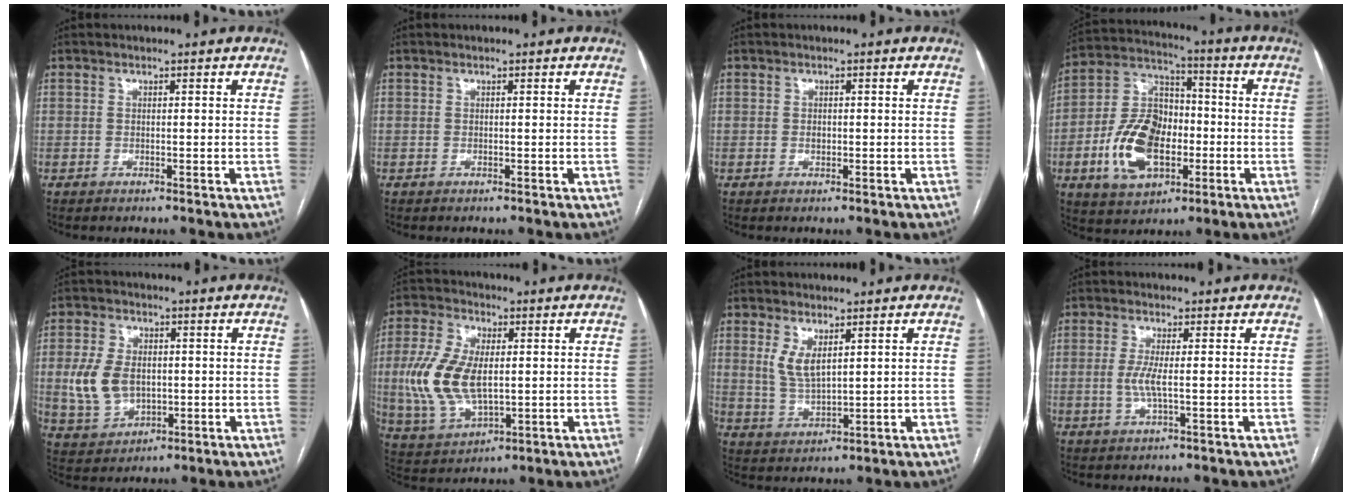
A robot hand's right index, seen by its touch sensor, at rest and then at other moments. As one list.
[{"total": 0.0}, {"total": 0.9, "force": [-0.1, 0.6, 0.7], "torque": [-0.011, 0.001, -0.001]}, {"total": 15.0, "force": [-4.0, 9.0, 11.3], "torque": [-0.242, 0.018, -0.065]}, {"total": 8.9, "force": [-0.1, 6.3, 6.3], "torque": [-0.140, 0.012, 0.012]}, {"total": 12.9, "force": [0.3, 6.4, 11.2], "torque": [-0.254, 0.004, 0.015]}, {"total": 4.7, "force": [2.0, 1.8, 3.9], "torque": [-0.083, -0.007, 0.050]}, {"total": 3.2, "force": [-0.2, 0.2, 3.2], "torque": [-0.074, -0.004, -0.005]}]